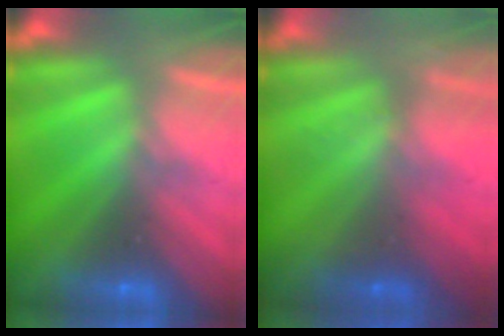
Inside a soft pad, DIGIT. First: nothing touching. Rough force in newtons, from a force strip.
{"total": 2.3}